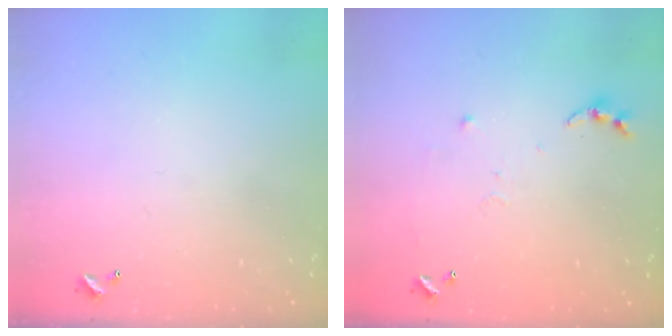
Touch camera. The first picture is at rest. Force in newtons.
{"total": 6.1, "press": 6.1, "slide": 0.7}